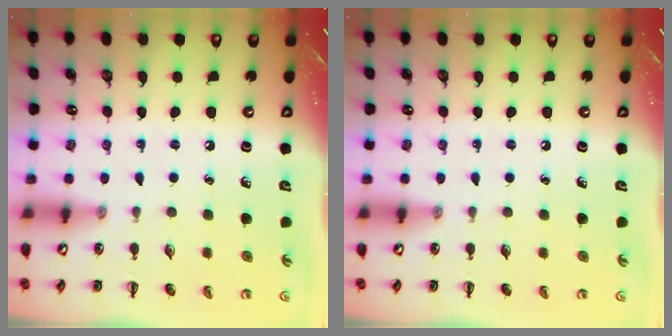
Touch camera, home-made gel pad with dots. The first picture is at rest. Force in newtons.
{"total": 0.0}